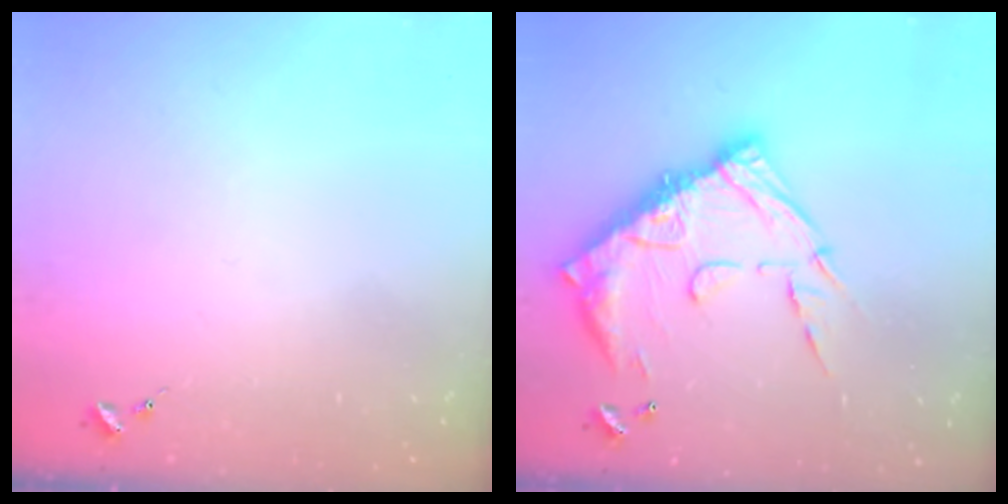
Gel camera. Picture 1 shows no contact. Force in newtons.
{"total": 19.1, "press": 19.0, "slide": 1.7}